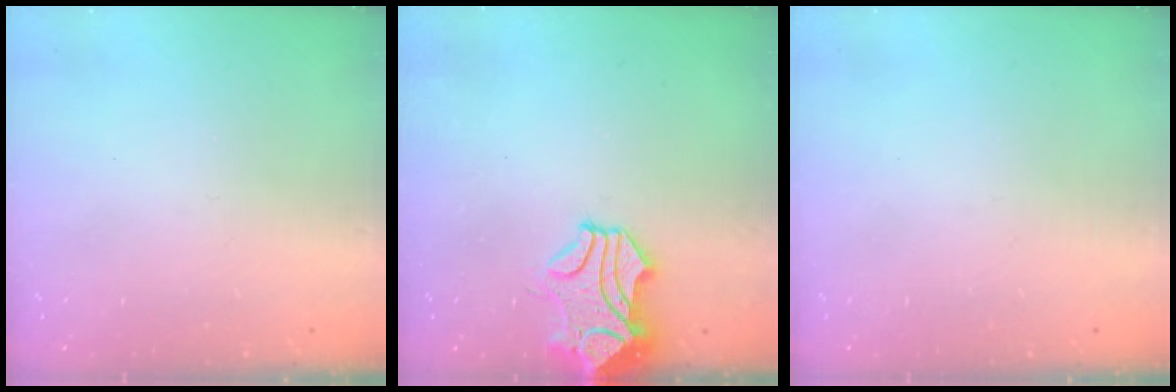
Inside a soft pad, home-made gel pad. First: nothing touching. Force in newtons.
{"total": 1.4, "press": 0.6, "slide": 1.3}
{"total": 0.0}